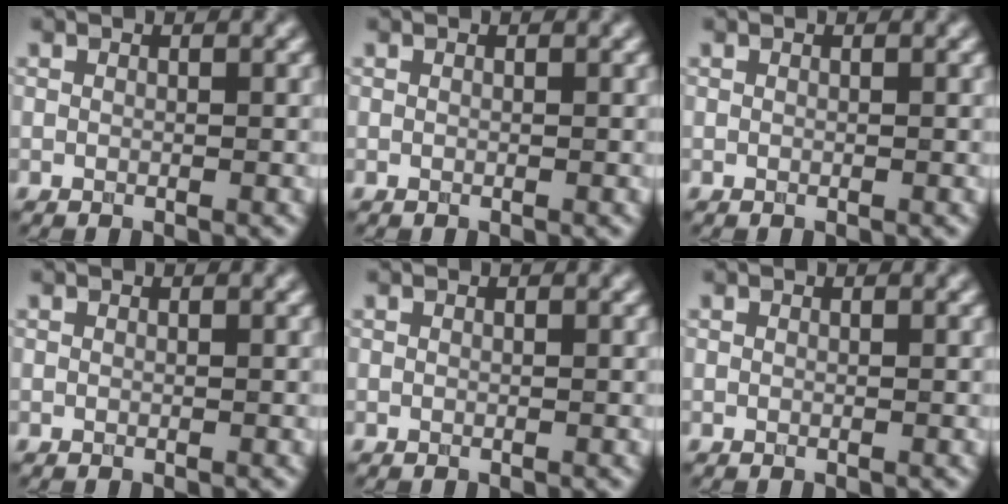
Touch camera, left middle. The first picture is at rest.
{"total": 0.0}
{"total": 0.0}
{"total": 0.0}
{"total": 0.0}
{"total": 0.0}